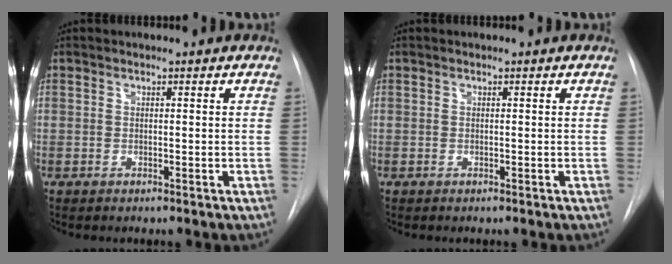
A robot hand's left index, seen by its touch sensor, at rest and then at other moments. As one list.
[{"total": 0.0}]